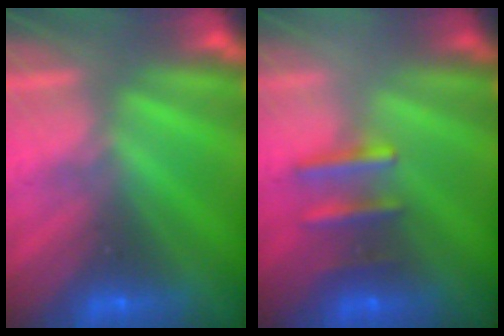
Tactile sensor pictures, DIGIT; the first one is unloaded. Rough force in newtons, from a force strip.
{"total": 2.5}